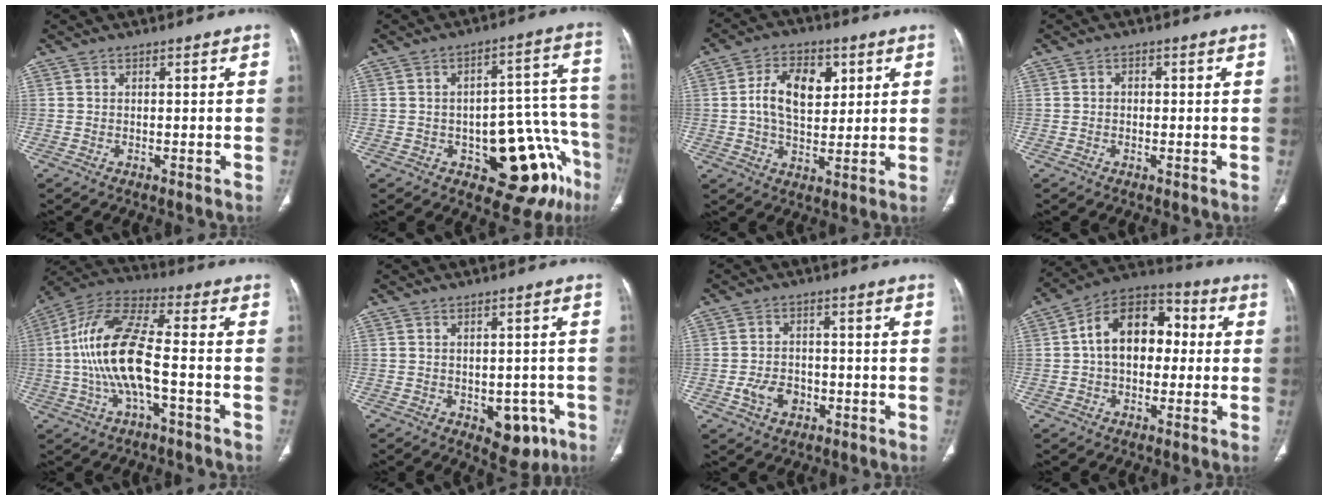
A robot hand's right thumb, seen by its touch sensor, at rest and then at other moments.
{"total": 16.6, "force": [-8.2, 7.1, 12.5], "torque": [-0.091, 0.076, -0.096]}
{"total": 11.0, "force": [2.6, 7.0, 8.0], "torque": [-0.108, -0.002, 0.044]}
{"total": 1.0, "force": [-0.2, 0.9, 0.5], "torque": [0.001, 0.006, -0.006]}
{"total": 15.5, "force": [-2.1, 5.5, 14.3], "torque": [-0.300, 0.039, -0.042]}
{"total": 6.9, "force": [-2.5, 4.4, 4.7], "torque": [-0.027, 0.010, -0.018]}
{"total": 5.8, "force": [-1.9, 4.3, 3.3], "torque": [-0.044, 0.015, -0.028]}
{"total": 15.1, "force": [1.4, 10.2, 11.0], "torque": [-0.141, 0.038, 0.008]}